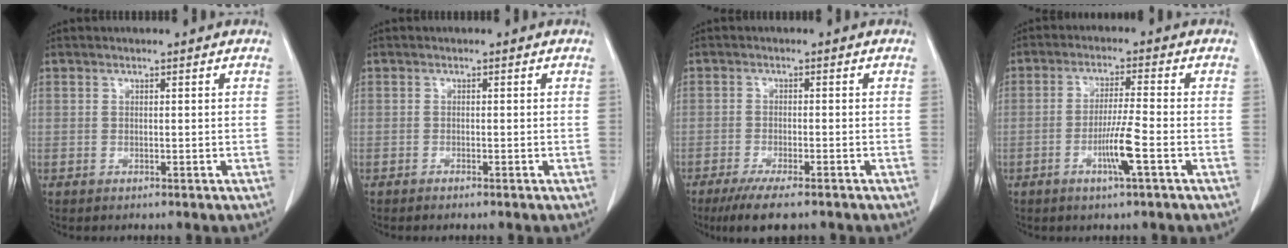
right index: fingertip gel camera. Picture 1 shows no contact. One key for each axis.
{"total": 0.6, "fx": -0.5, "fy": -0.1, "fz": 0.3, "tx": -0.013, "ty": -0.003, "tz": -0.009}
{"total": 8.0, "fx": -6.2, "fy": 1.1, "fz": 5.0, "tx": -0.076, "ty": -0.018, "tz": -0.094}
{"total": 6.0, "fx": -2.3, "fy": -0.5, "fz": 5.6, "tx": -0.105, "ty": -0.009, "tz": -0.045}